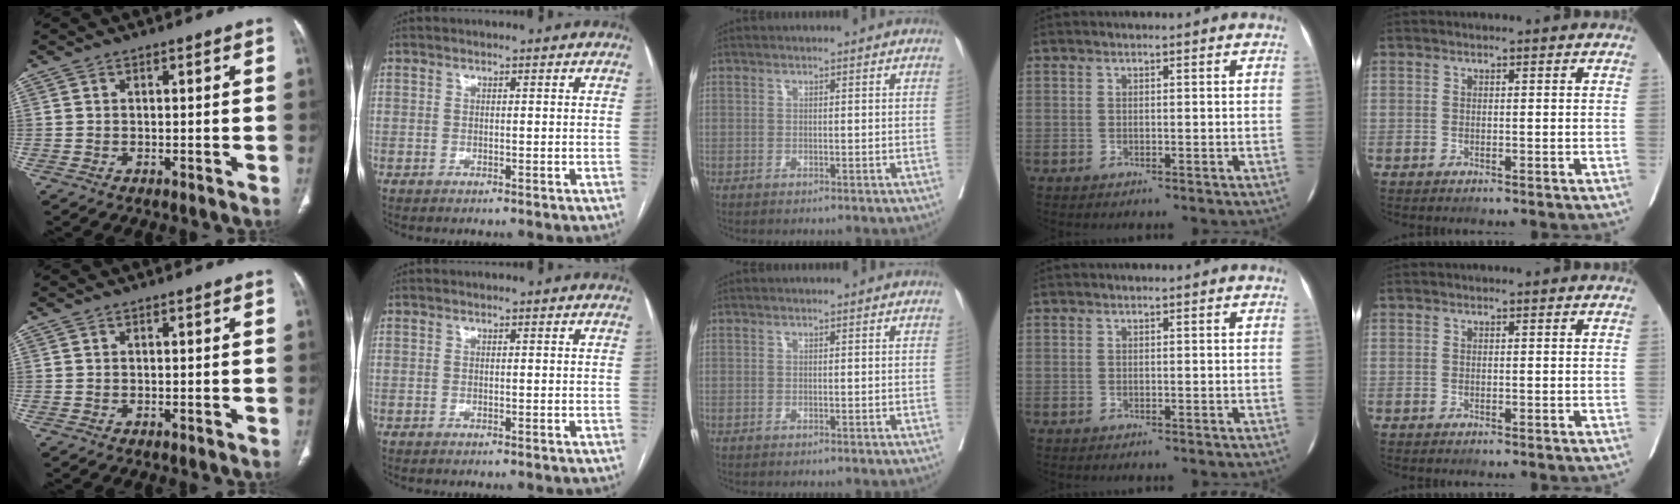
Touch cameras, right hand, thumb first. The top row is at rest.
{}